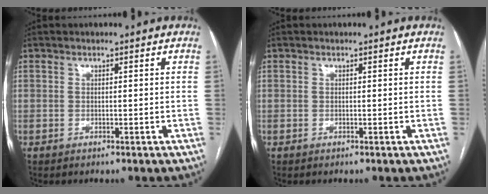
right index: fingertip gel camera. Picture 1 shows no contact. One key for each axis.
{"total": 0.0}